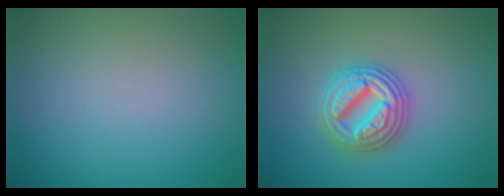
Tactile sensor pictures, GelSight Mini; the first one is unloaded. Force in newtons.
{"total": 4.8, "press": 4.8, "slide": 0.8}